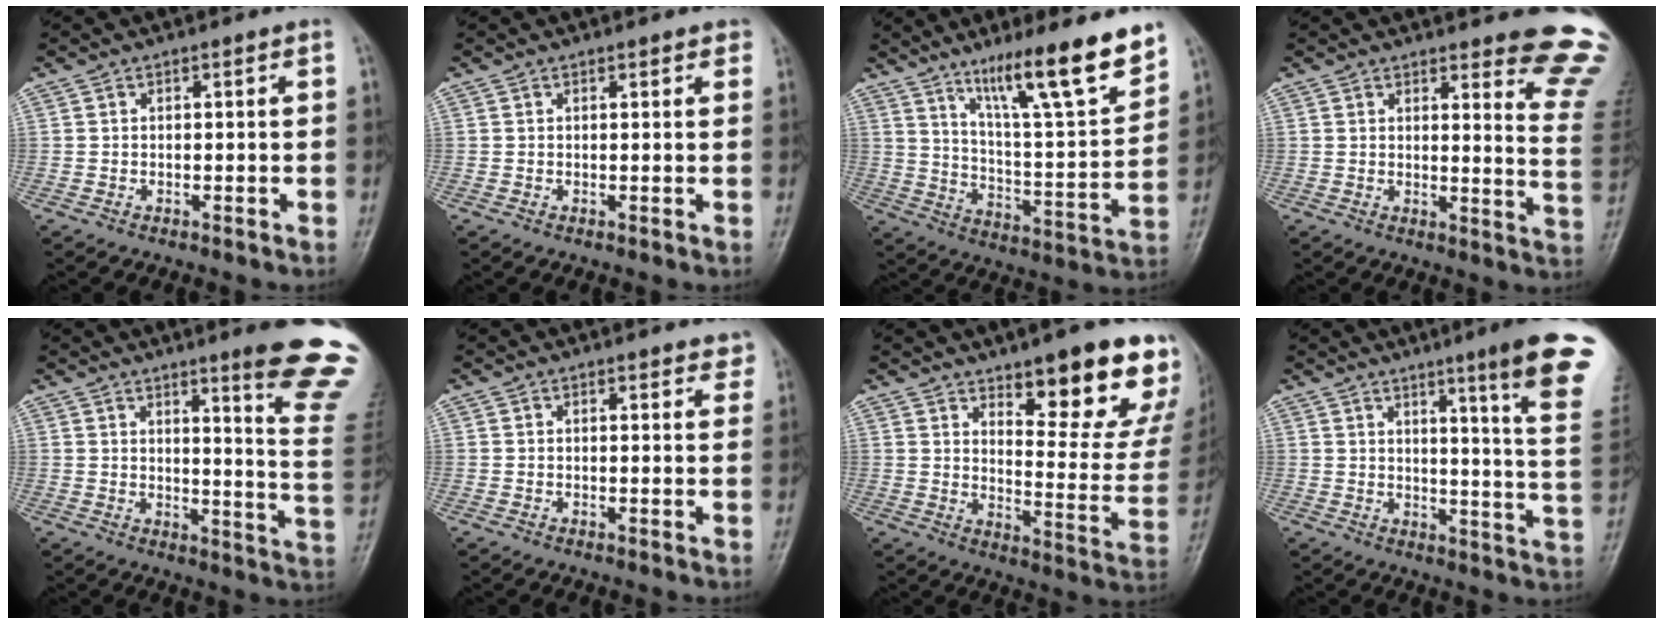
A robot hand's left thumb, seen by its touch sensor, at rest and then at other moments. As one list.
[{"total": 1.7, "force": [1.3, 0.7, 0.9], "torque": [-0.001, -0.001, 0.011]}, {"total": 17.8, "force": [12.3, 2.3, 12.6], "torque": [-0.179, -0.074, 0.204]}, {"total": 12.3, "force": [10.8, 1.8, 5.8], "torque": [-0.037, -0.111, 0.102]}, {"total": 16.2, "force": [11.2, 0.8, 11.6], "torque": [-0.116, -0.093, 0.134]}, {"total": 4.1, "force": [3.5, 1.5, 1.4], "torque": [0.011, -0.015, 0.030]}, {"total": 18.7, "force": [11.4, 5.5, 13.7], "torque": [-0.132, -0.078, 0.162]}, {"total": 16.9, "force": [10.1, 0.3, 13.5], "torque": [-0.153, -0.065, 0.119]}]